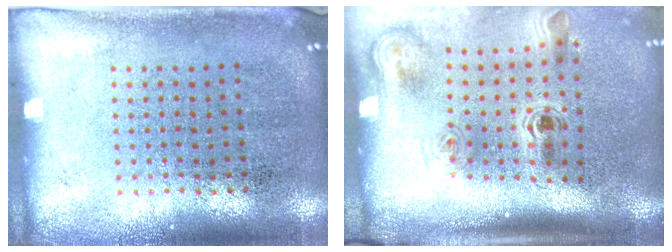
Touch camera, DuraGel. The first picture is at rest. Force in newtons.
{"total": 2.3, "press": 1.4, "slide": 1.8}